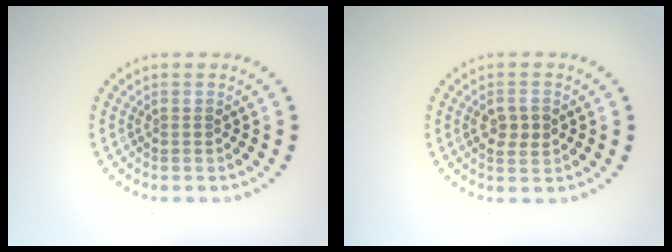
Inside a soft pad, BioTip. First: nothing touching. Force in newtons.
{"total": 2.4, "press": 2.4, "slide": 0.2}